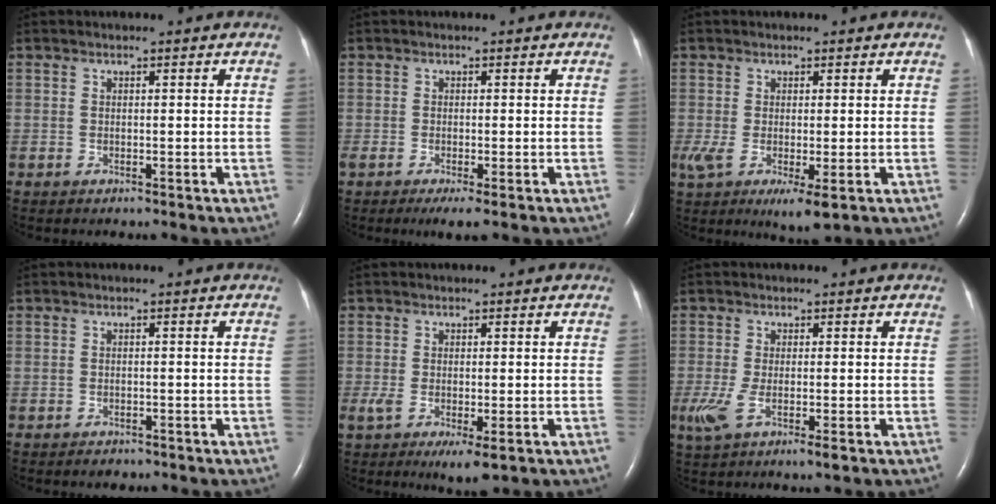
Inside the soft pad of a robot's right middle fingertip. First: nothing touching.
{"total": 2.8, "force": [-1.5, 0.5, 2.3], "torque": [-0.041, -0.010, -0.025]}
{"total": 6.7, "force": [-2.2, 1.9, 6.1], "torque": [-0.104, -0.020, -0.031]}
{"total": 1.0, "force": [-0.8, 0.6, 0.3], "torque": [-0.006, 0.000, -0.008]}
{"total": 5.2, "force": [-1.8, 1.5, 4.6], "torque": [-0.079, -0.015, -0.024]}
{"total": 5.4, "force": [-1.8, 1.2, 5.0], "torque": [-0.104, -0.016, -0.031]}